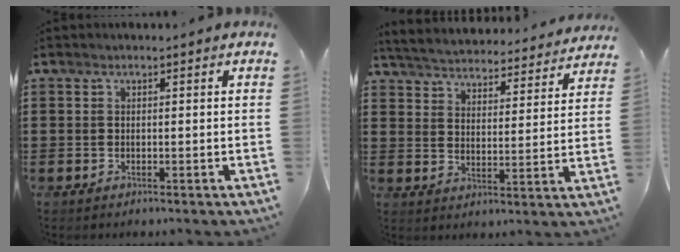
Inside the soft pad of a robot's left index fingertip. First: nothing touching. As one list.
[{"total": 4.2, "force": [4.2, 0.0, 0.1], "torque": [-0.027, -0.034, 0.067]}]